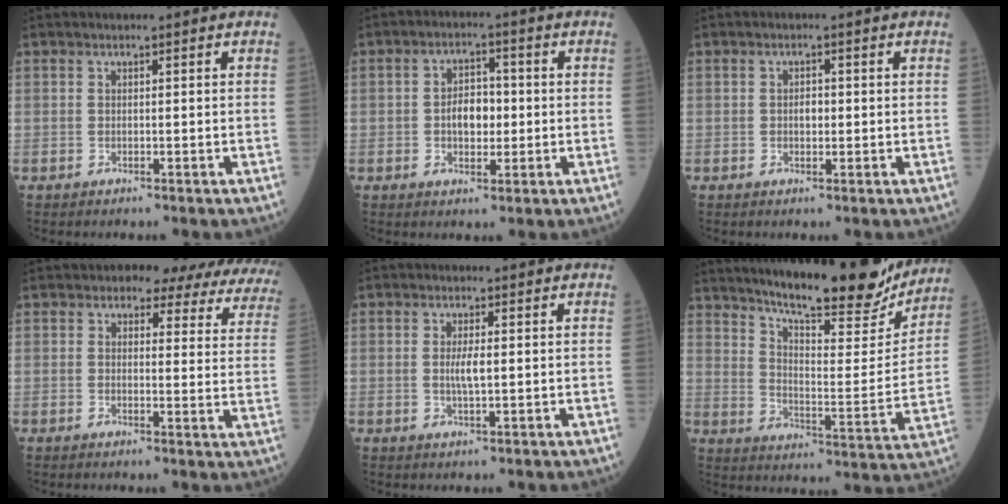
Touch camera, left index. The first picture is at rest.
{"total": 5.1, "force": [-0.5, 3.1, 4.0], "torque": [-0.071, 0.009, -0.009]}
{"total": 1.6, "force": [-0.2, 1.0, 1.2], "torque": [-0.020, -0.001, -0.005]}
{"total": 16.1, "force": [14.3, 4.9, 5.5], "torque": [-0.038, -0.044, 0.127]}
{"total": 2.5, "force": [0.0, 0.4, 2.5], "torque": [-0.052, -0.006, 0.000]}
{"total": 21.7, "force": [18.5, 3.5, 10.8], "torque": [-0.163, -0.028, 0.256]}